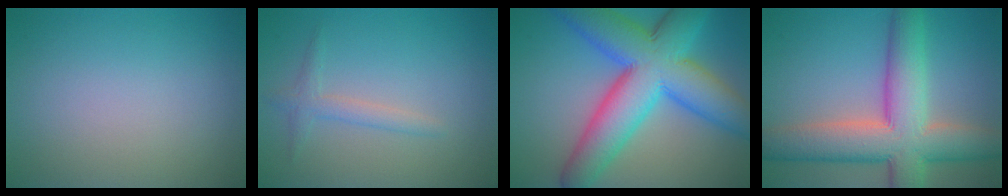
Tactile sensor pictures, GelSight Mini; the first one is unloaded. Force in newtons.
{"total": 1.7, "press": 1.7, "slide": 0.1}
{"total": 12.6, "press": 12.6, "slide": 0.2}
{"total": 10.3, "press": 10.3, "slide": 0.6}